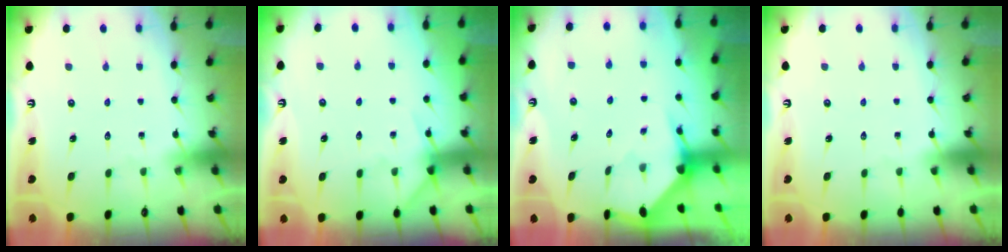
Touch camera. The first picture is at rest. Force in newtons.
{"total": 6.9, "press": 6.8, "slide": 0.9}
{"total": 3.1, "press": 3.1, "slide": 0.3}
{"total": 0.0}